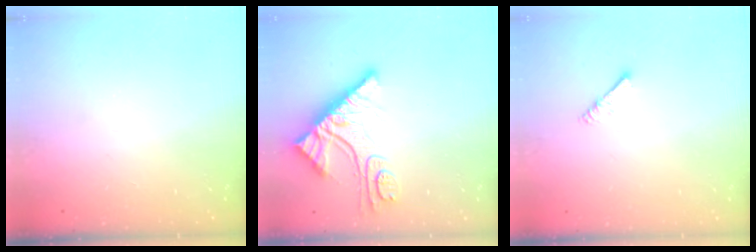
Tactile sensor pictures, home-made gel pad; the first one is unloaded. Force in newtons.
{"total": 11.8, "press": 11.7, "slide": 0.9}
{"total": 2.2, "press": 2.1, "slide": 0.5}